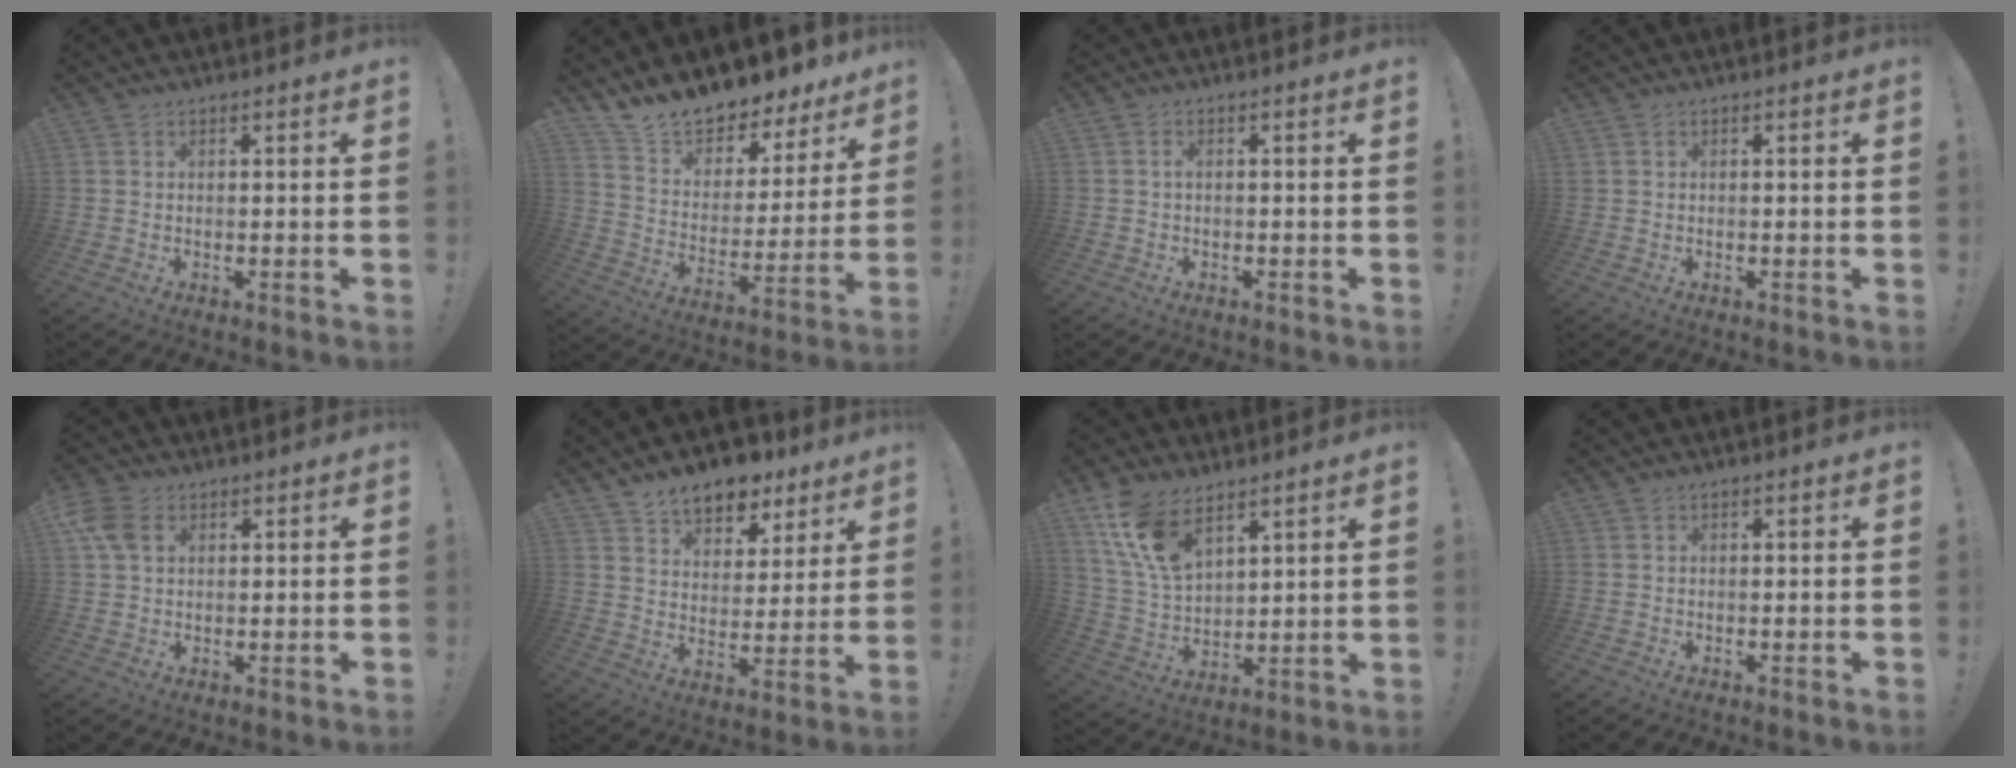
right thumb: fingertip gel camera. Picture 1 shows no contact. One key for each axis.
{"total": 12.8, "fx": 12.0, "fy": 3.6, "fz": 2.4, "tx": -0.062, "ty": -0.111, "tz": 0.215}
{"total": 0.9, "fx": -0.3, "fy": 0.8, "fz": 0.2, "tx": -0.014, "ty": 0.006, "tz": -0.005}
{"total": 0.0}
{"total": 7.4, "fx": 3.1, "fy": 5.2, "fz": 4.4, "tx": -0.076, "ty": 0.002, "tz": 0.061}
{"total": 11.0, "fx": 8.6, "fy": 6.0, "fz": 3.2, "tx": -0.056, "ty": -0.057, "tz": 0.161}
{"total": 13.1, "fx": 8.7, "fy": 6.6, "fz": 7.2, "tx": -0.155, "ty": -0.037, "tz": 0.169}
{"total": 0.0}